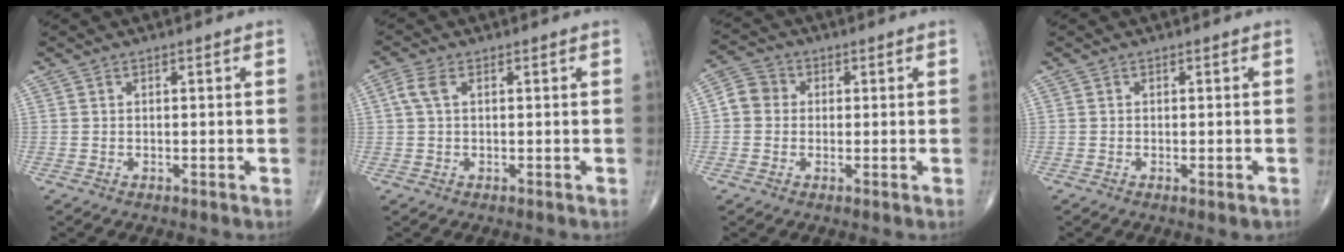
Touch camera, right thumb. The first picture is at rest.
{"total": 3.1, "force": [0.7, 1.6, 2.5], "torque": [-0.072, 0.015, 0.014]}
{"total": 4.7, "force": [0.1, 4.3, 1.8], "torque": [-0.021, 0.011, -0.008]}
{"total": 1.1, "force": [-0.5, 0.2, 0.9], "torque": [-0.013, -0.003, -0.006]}